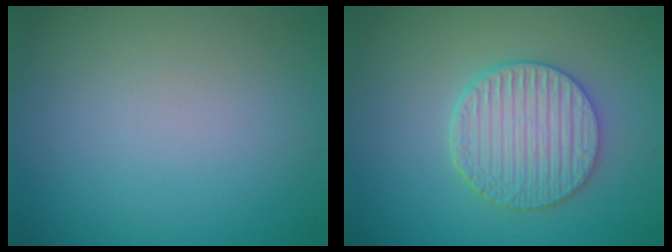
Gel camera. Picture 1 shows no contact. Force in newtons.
{"total": 5.1, "press": 4.3, "slide": 2.8}